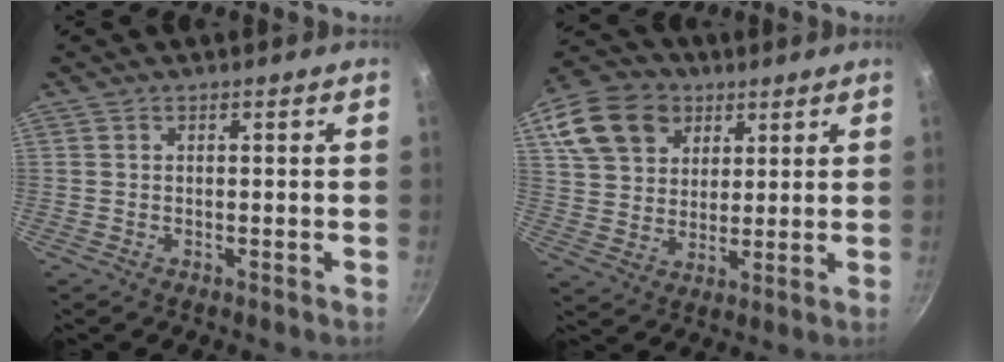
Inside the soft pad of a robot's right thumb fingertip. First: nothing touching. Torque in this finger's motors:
{"motor_torque": [-0.30, 2.11, 0.63, 0.19, 0.04]}